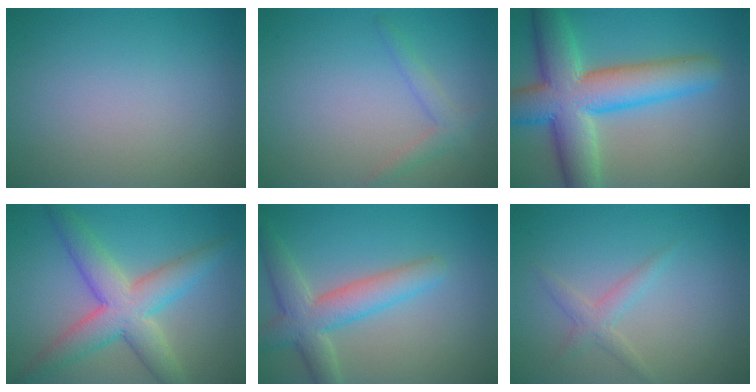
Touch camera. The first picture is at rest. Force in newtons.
{"total": 1.8, "press": 1.8, "slide": 0.1}
{"total": 10.5, "press": 10.5, "slide": 0.5}
{"total": 6.6, "press": 6.6, "slide": 0.1}
{"total": 5.1, "press": 5.1, "slide": 0.5}
{"total": 1.7, "press": 1.7, "slide": 0.1}